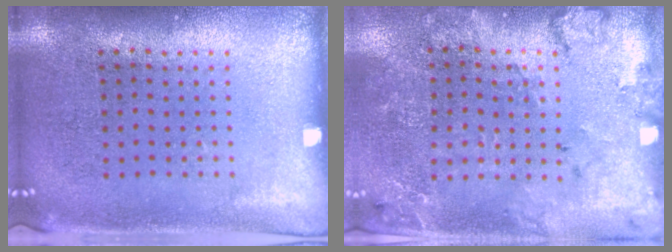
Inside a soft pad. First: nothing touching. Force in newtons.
{"total": 1.8, "press": 1.7, "slide": 0.6}